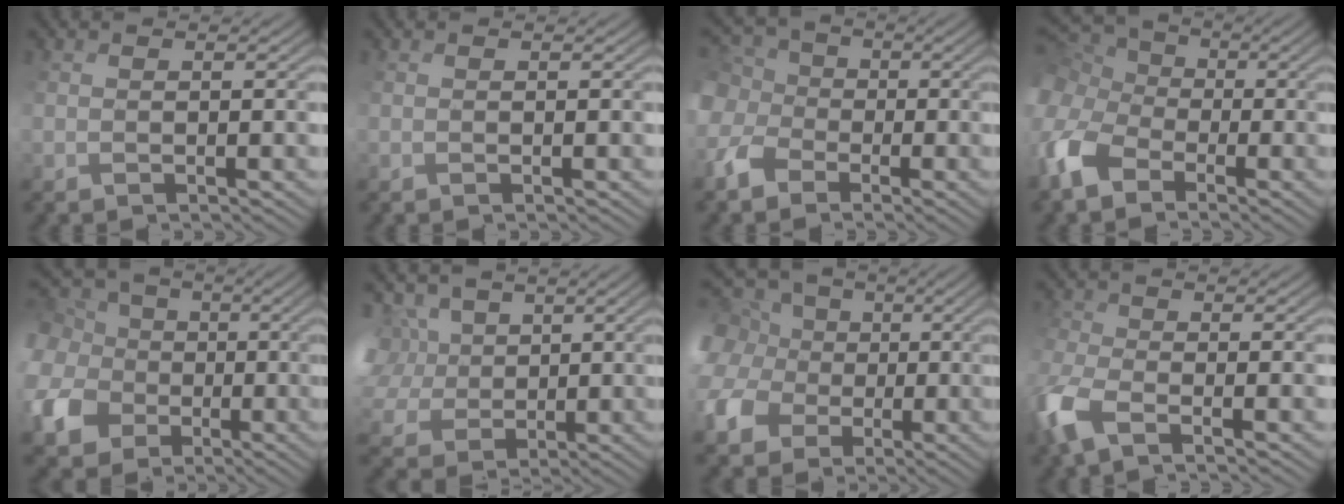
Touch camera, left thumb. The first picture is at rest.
{"total": 0.0}
{"total": 7.6, "force": [-2.1, 6.2, 3.8], "torque": [-0.120, -0.009, -0.045]}
{"total": 11.8, "force": [-3.5, 8.5, 7.3], "torque": [-0.220, -0.035, -0.042]}
{"total": 12.3, "force": [0.6, 11.0, 5.5], "torque": [-0.199, 0.000, 0.003]}
{"total": 10.0, "force": [4.6, 7.4, 4.7], "torque": [-0.144, 0.030, 0.077]}
{"total": 11.2, "force": [2.3, 9.5, 5.5], "torque": [-0.195, 0.023, 0.043]}
{"total": 6.3, "force": [-2.2, 2.9, 5.2], "torque": [-0.147, -0.008, -0.053]}